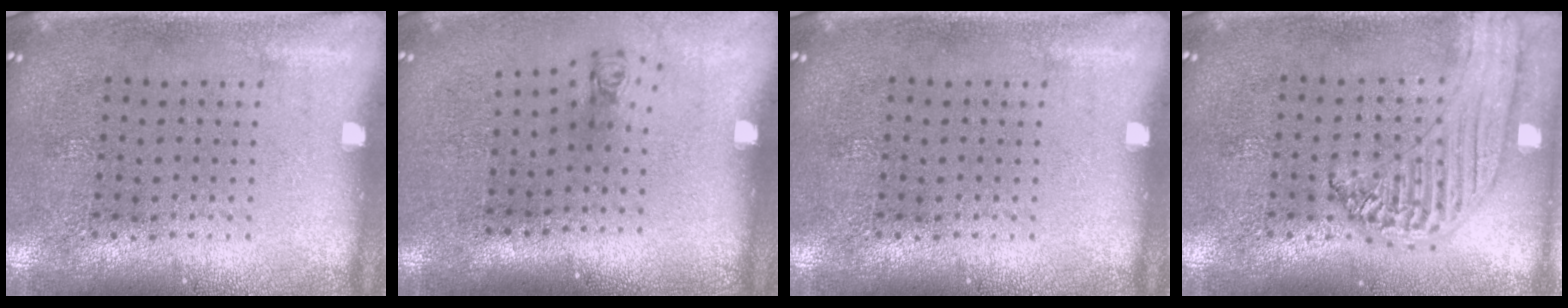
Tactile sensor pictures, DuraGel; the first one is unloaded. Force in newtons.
{"total": 0.8, "press": 0.3, "slide": 0.7}
{"total": 0.0}
{"total": 1.3, "press": 1.3, "slide": 0.1}